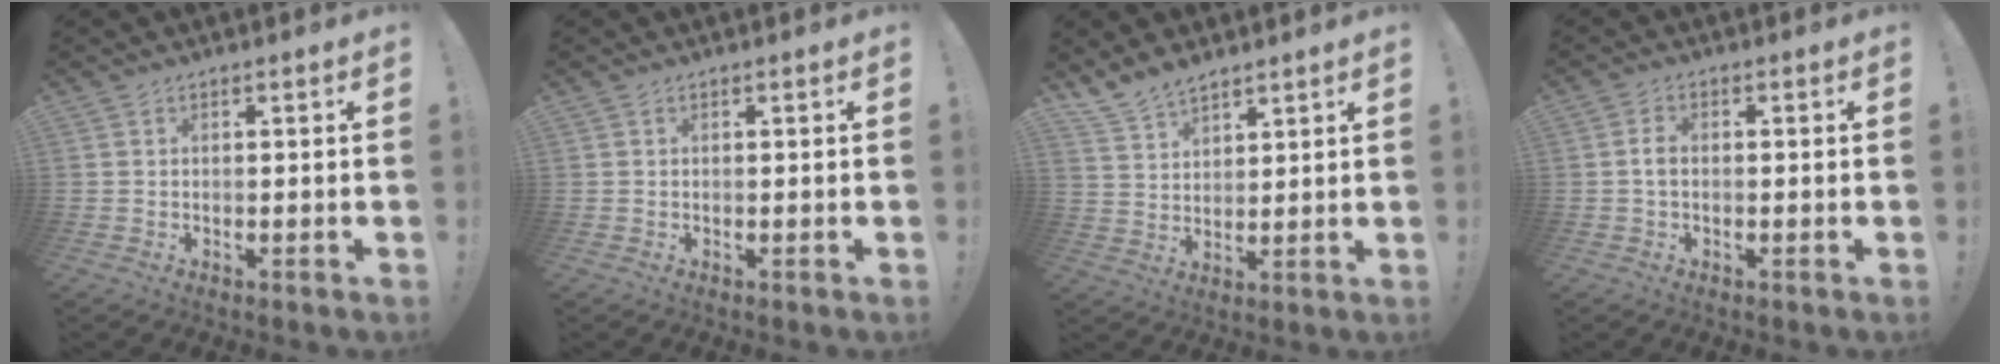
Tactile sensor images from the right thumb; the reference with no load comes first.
{"total": 0.0}
{"total": 7.5, "force": [6.5, 3.2, 2.1], "torque": [-0.048, -0.039, 0.126]}
{"total": 2.3, "force": [-0.5, 1.3, 1.8], "torque": [-0.033, 0.007, -0.009]}